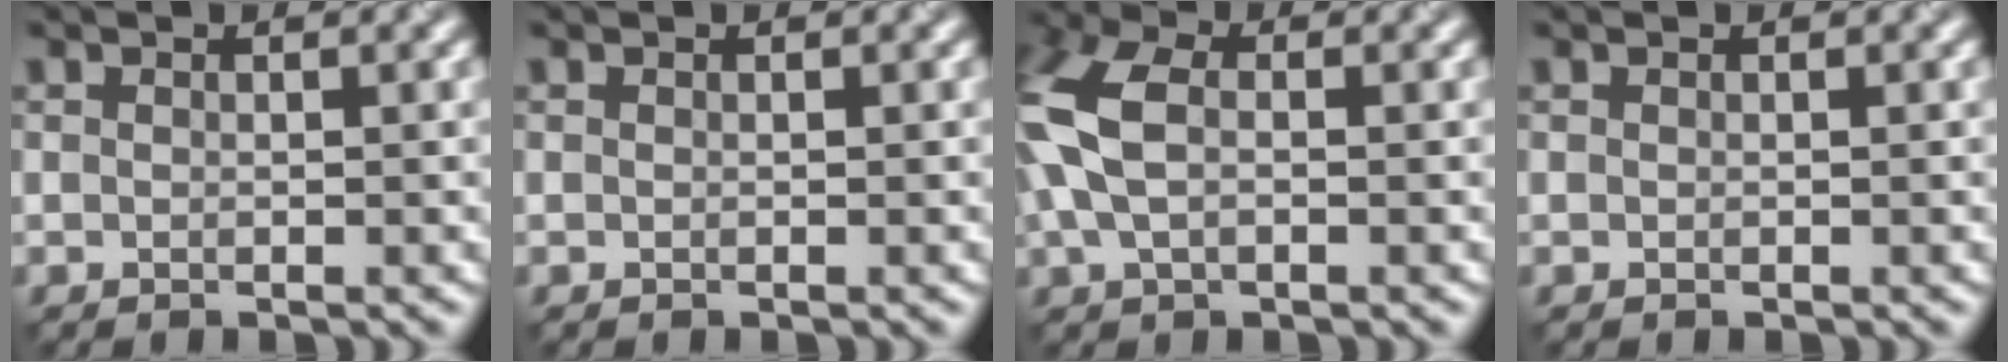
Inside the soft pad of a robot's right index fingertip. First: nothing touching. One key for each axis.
{"total": 0.0}
{"total": 6.2, "fx": 0.0, "fy": 3.8, "fz": 4.8, "tx": -0.145, "ty": 0.022, "tz": 0.004}
{"total": 0.0}